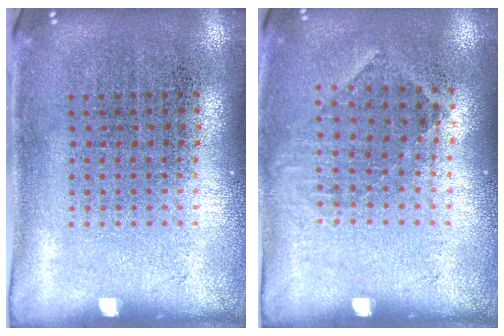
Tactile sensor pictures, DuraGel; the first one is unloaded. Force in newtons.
{"total": 0.8, "press": 0.7, "slide": 0.4}